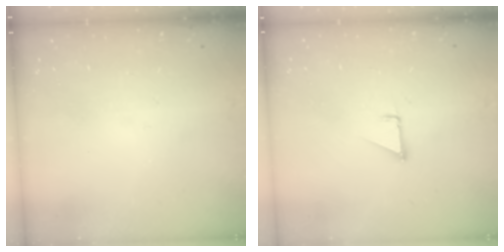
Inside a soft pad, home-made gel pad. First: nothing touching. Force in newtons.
{"total": 1.4, "press": 1.3, "slide": 0.1}